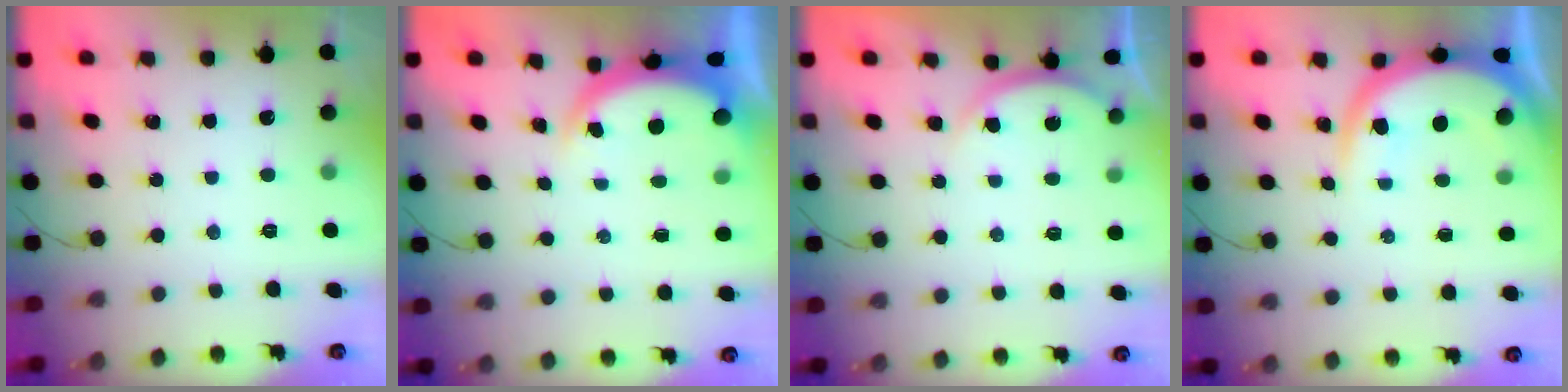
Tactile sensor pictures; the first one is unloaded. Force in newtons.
{"total": 4.3, "press": 4.3, "slide": 0.3}
{"total": 4.3, "press": 4.3, "slide": 0.5}
{"total": 9.9, "press": 9.9, "slide": 1.2}